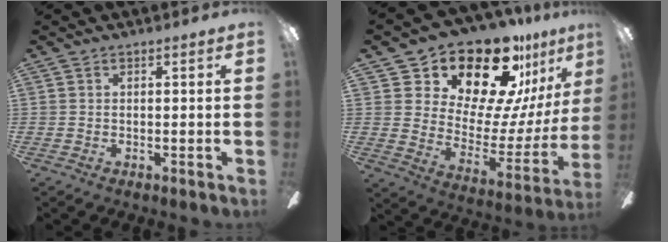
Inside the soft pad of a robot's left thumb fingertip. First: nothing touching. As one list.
[{"total": 23.8, "force": [19.5, 8.7, 10.5], "torque": [-0.155, -0.149, 0.339]}]